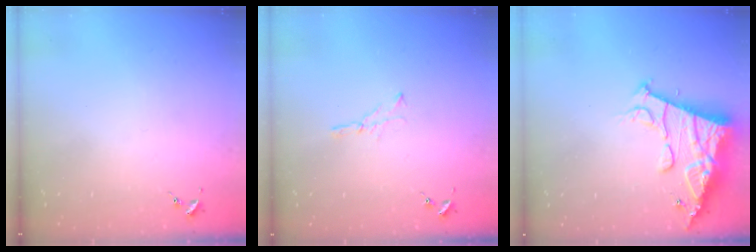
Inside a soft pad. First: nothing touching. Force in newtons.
{"total": 3.5, "press": 3.5, "slide": 0.4}
{"total": 16.0, "press": 15.9, "slide": 1.8}